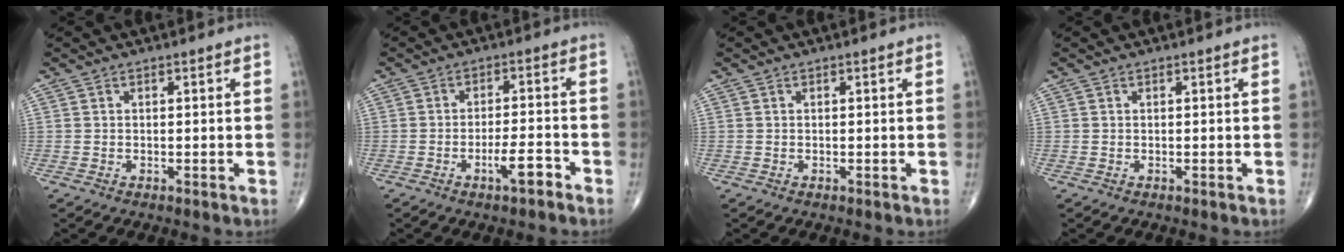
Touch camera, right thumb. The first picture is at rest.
{"total": 4.9, "force": [-2.8, 1.1, 3.9], "torque": [-0.064, 0.021, -0.047]}
{"total": 0.0}
{"total": 0.0}